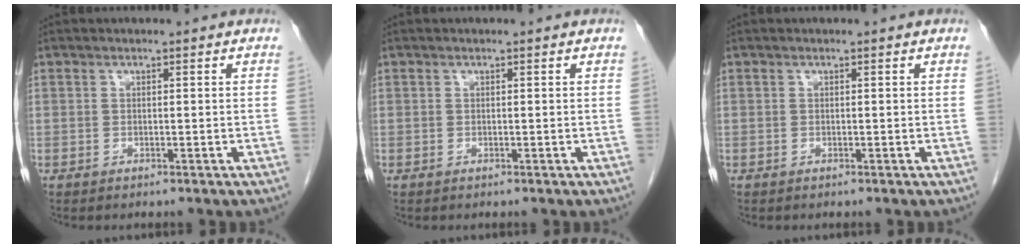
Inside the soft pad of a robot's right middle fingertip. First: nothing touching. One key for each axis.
{"total": 0.0}
{"total": 0.0}